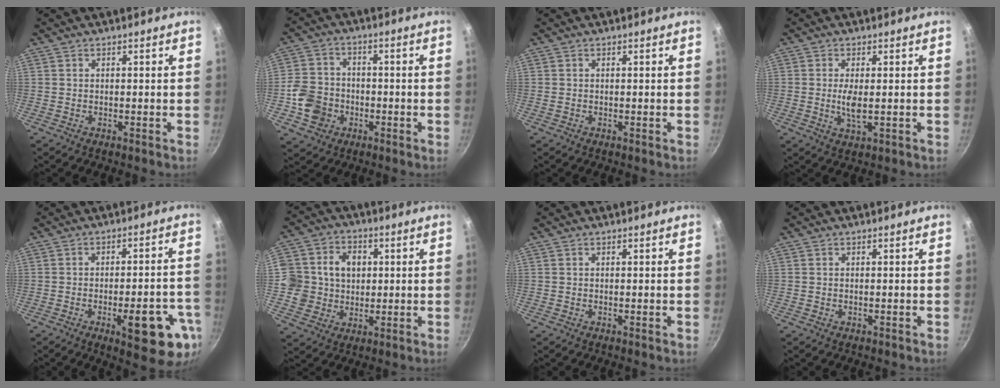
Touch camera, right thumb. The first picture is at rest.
{"total": 8.9, "force": [-2.6, 7.6, 3.9], "torque": [-0.052, 0.018, -0.049]}
{"total": 0.6, "force": [-0.1, 0.4, 0.4], "torque": [-0.010, 0.001, 0.002]}
{"total": 3.8, "force": [-0.1, 1.5, 3.6], "torque": [-0.076, -0.010, 0.001]}
{"total": 14.2, "force": [-5.8, 4.0, 12.4], "torque": [-0.138, 0.024, -0.067]}
{"total": 13.2, "force": [1.8, 11.5, 6.3], "torque": [-0.084, 0.019, 0.041]}
{"total": 0.0}
{"total": 0.0}